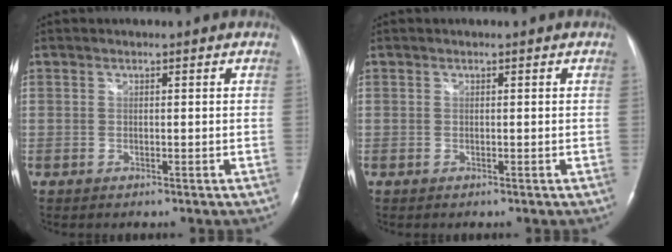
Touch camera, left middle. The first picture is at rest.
{"total": 0.0}